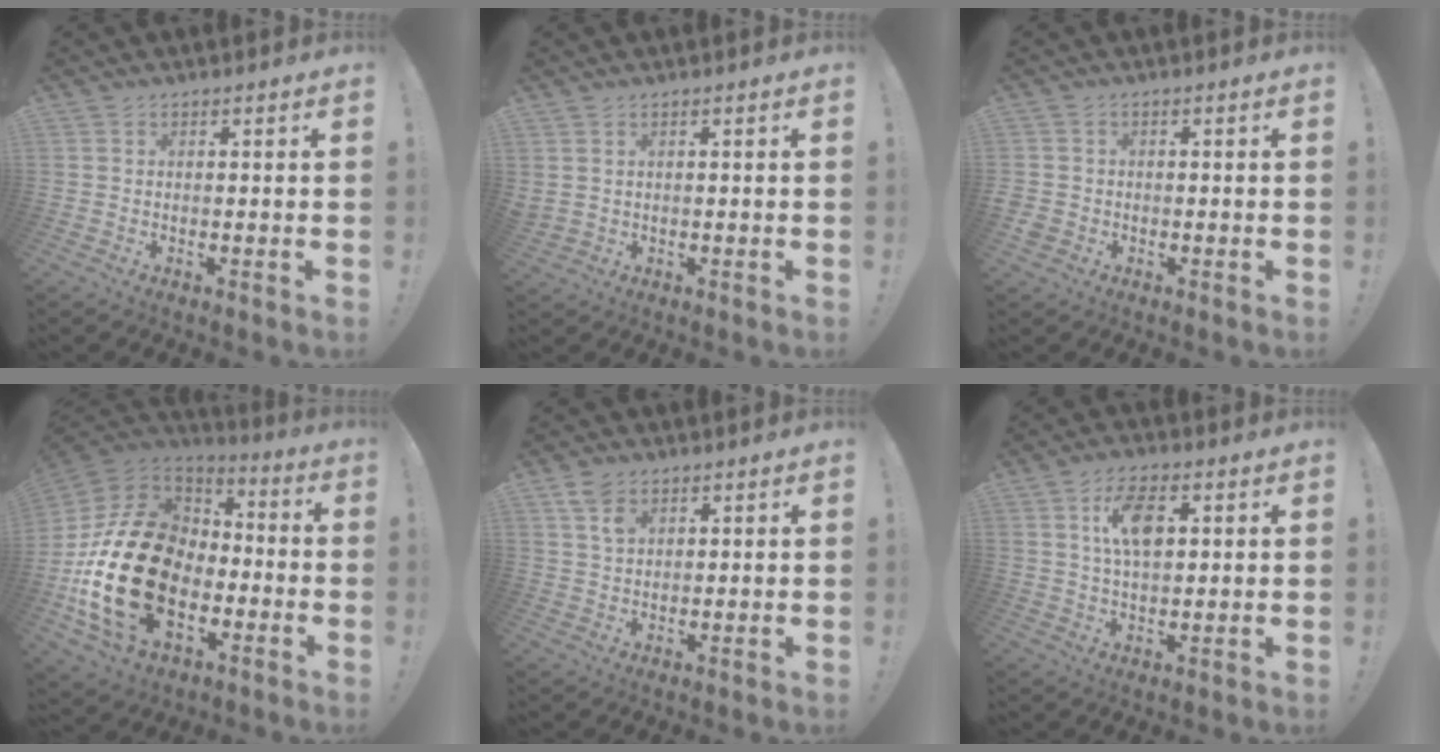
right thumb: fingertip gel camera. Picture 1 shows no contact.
{"total": 1.8, "force": [1.0, 1.0, 1.1], "torque": [-0.028, 0.001, 0.020]}
{"total": 2.7, "force": [-0.8, 2.4, 1.0], "torque": [-0.028, 0.003, -0.014]}
{"total": 28.1, "force": [-5.5, 18.7, 20.2], "torque": [-0.413, 0.029, -0.073]}
{"total": 5.3, "force": [3.0, 3.2, 3.0], "torque": [-0.052, -0.010, 0.058]}
{"total": 9.9, "force": [2.8, 5.1, 7.9], "torque": [-0.124, 0.003, 0.048]}